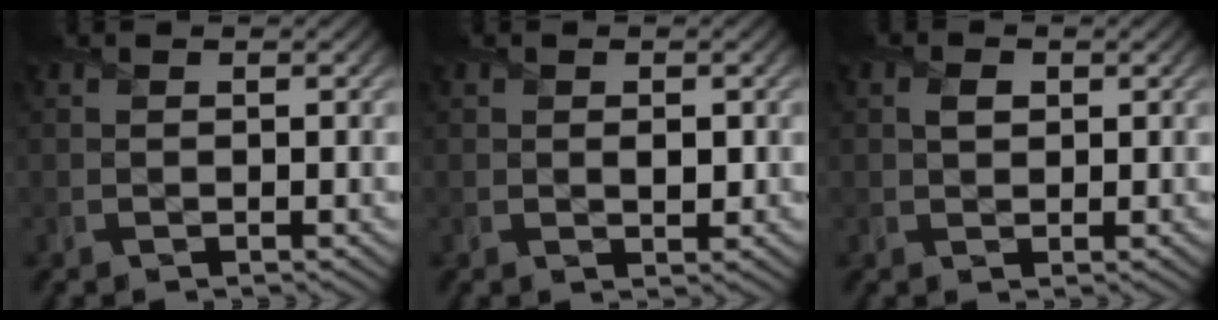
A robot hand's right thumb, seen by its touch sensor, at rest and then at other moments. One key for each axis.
{"total": 1.2, "fx": 0.0, "fy": 0.6, "fz": 1.0, "tx": -0.020, "ty": -0.004, "tz": 0.000}
{"total": 1.4, "fx": 0.4, "fy": 0.9, "fz": 1.0, "tx": -0.024, "ty": 0.002, "tz": 0.004}